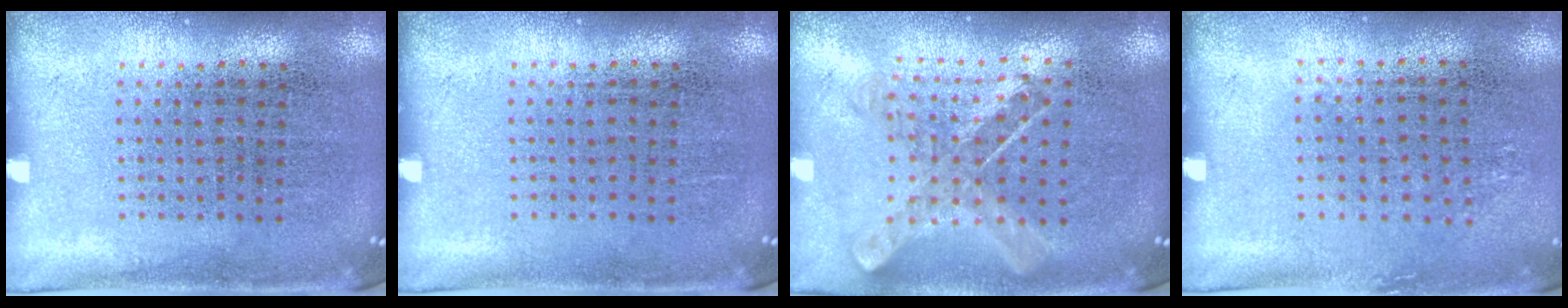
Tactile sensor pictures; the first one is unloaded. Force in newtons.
{"total": 0.0}
{"total": 0.8, "press": 0.8, "slide": 0.2}
{"total": 0.8, "press": 0.7, "slide": 0.4}